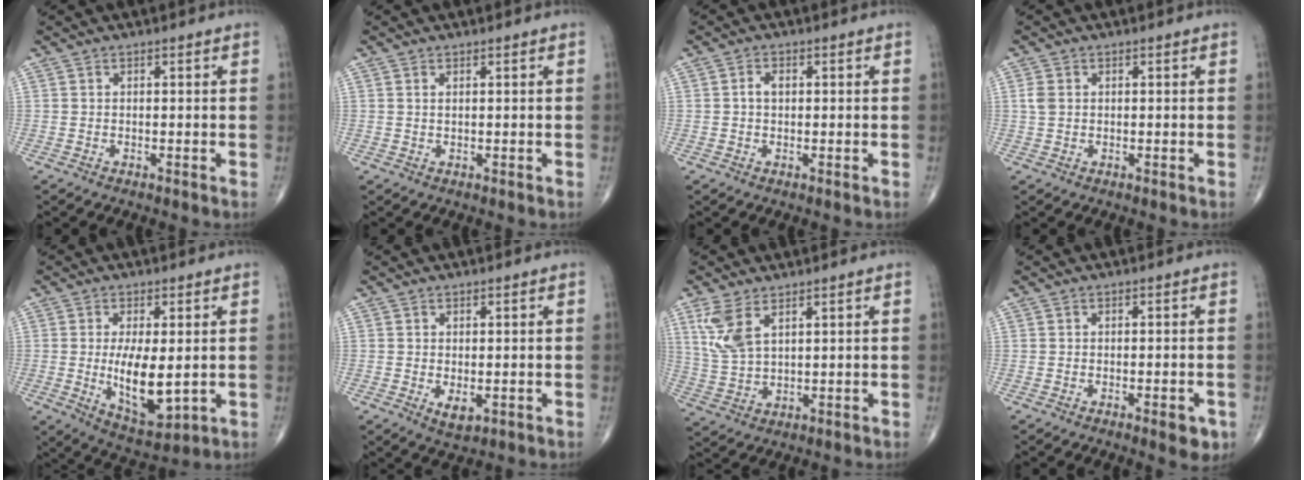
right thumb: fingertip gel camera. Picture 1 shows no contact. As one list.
[{"total": 0.6, "force": [0.3, 0.2, 0.5], "torque": [-0.013, 0.002, 0.007]}, {"total": 2.0, "force": [0.2, 1.3, 1.5], "torque": [-0.024, 0.007, 0.001]}, {"total": 2.1, "force": [0.4, 1.6, 1.3], "torque": [-0.031, 0.002, 0.008]}, {"total": 11.1, "force": [-0.5, 4.6, 10.1], "torque": [-0.162, -0.025, 0.008]}, {"total": 2.9, "force": [-0.6, 1.6, 2.4], "torque": [-0.035, -0.007, -0.001]}, {"total": 7.2, "force": [3.7, 3.3, 5.3], "torque": [-0.118, -0.009, 0.086]}, {"total": 3.5, "force": [-1.6, 1.2, 2.9], "torque": [-0.027, 0.003, -0.016]}]